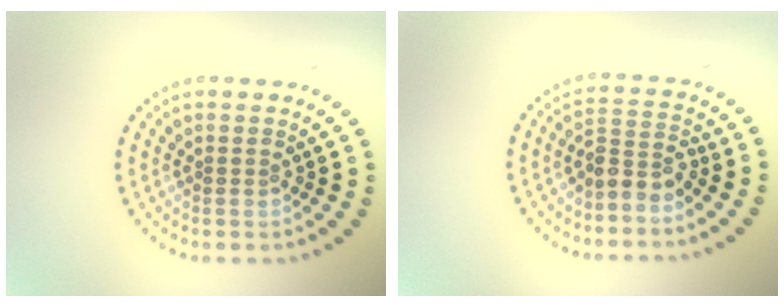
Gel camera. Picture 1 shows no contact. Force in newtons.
{"total": 2.6, "press": 1.9, "slide": 1.8}